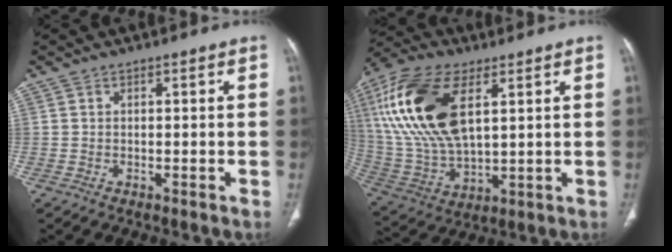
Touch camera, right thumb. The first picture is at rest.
{"total": 21.7, "force": [6.9, 10.8, 17.5], "torque": [-0.365, -0.012, 0.133]}